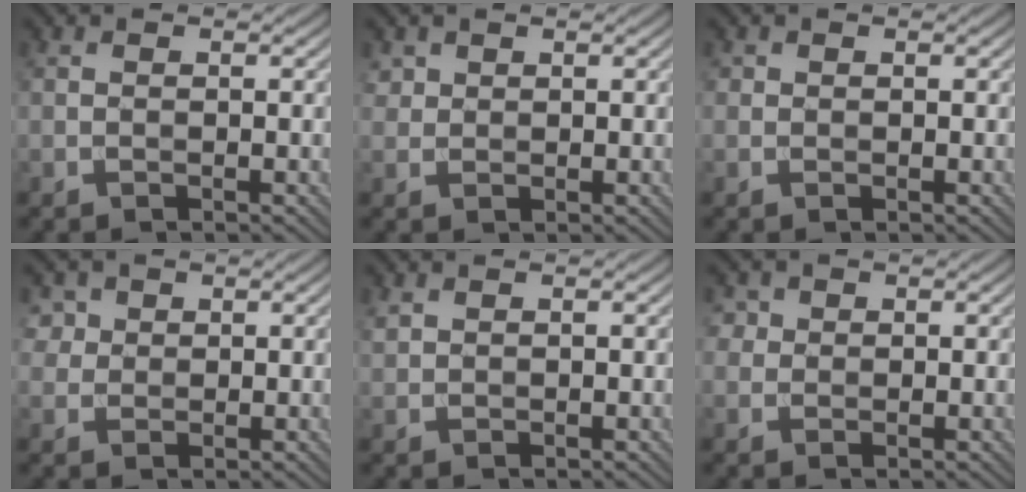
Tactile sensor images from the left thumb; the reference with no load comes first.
{"total": 1.5, "force": [1.0, 1.1, 0.3], "torque": [-0.009, 0.001, 0.022]}
{"total": 0.7, "force": [0.3, 0.6, 0.2], "torque": [0.000, 0.000, 0.003]}
{"total": 3.1, "force": [1.6, 2.5, 0.9], "torque": [-0.036, -0.003, 0.040]}
{"total": 0.9, "force": [0.8, 0.3, 0.3], "torque": [-0.014, 0.001, 0.021]}
{"total": 2.2, "force": [1.0, 1.9, 0.6], "torque": [-0.019, -0.005, 0.022]}